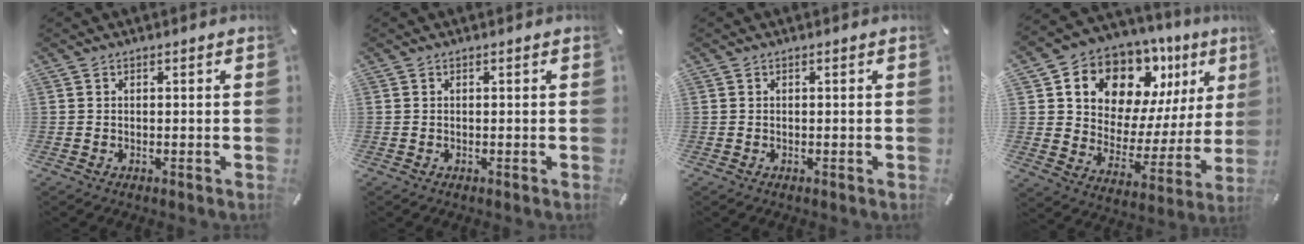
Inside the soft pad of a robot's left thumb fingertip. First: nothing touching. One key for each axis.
{"total": 0.0}
{"total": 0.0}
{"total": 12.5, "fx": 8.8, "fy": 8.2, "fz": 3.4, "tx": -0.063, "ty": -0.085, "tz": 0.156}